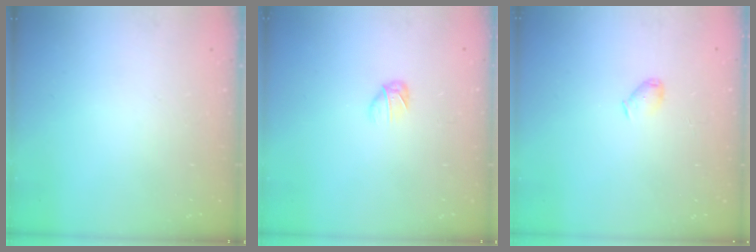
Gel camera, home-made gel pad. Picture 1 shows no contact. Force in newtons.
{"total": 2.7, "press": 2.7, "slide": 0.7}
{"total": 3.9, "press": 3.8, "slide": 0.7}